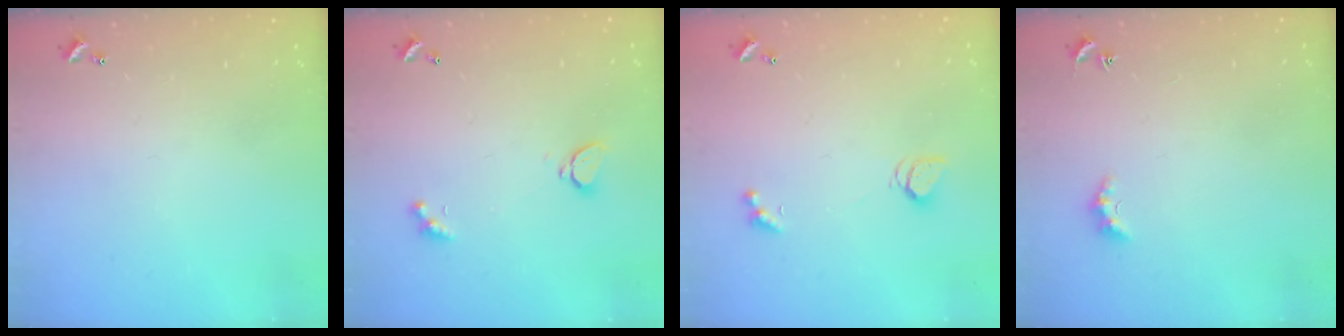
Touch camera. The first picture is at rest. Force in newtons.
{"total": 1.7, "press": 1.7, "slide": 0.3}
{"total": 1.7, "press": 1.7, "slide": 0.4}
{"total": 2.4, "press": 2.4, "slide": 0.6}